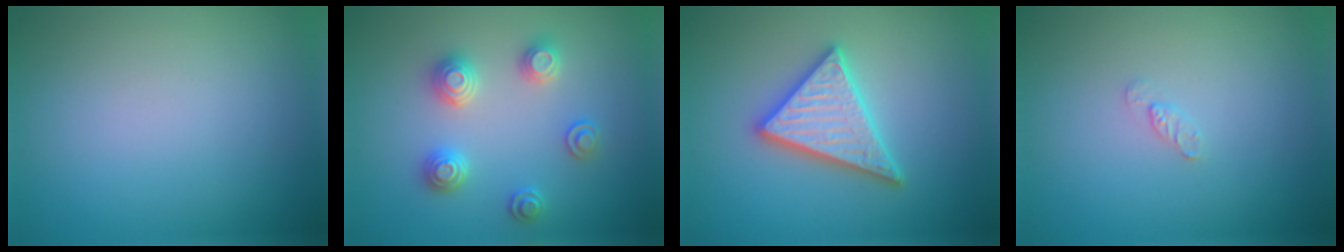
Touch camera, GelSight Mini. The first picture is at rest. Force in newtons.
{"total": 2.9, "press": 2.8, "slide": 0.3}
{"total": 4.9, "press": 4.8, "slide": 0.7}
{"total": 0.9, "press": 0.8, "slide": 0.2}